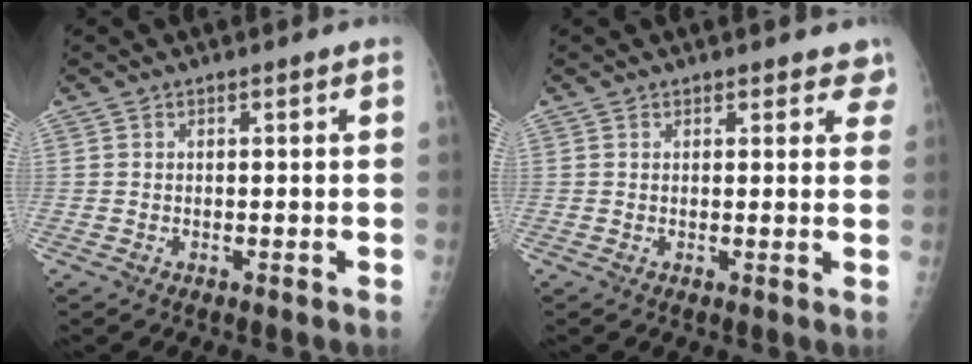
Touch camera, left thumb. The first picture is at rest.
{"total": 3.5, "force": [2.8, 1.6, 1.6], "torque": [0.016, -0.006, 0.027]}